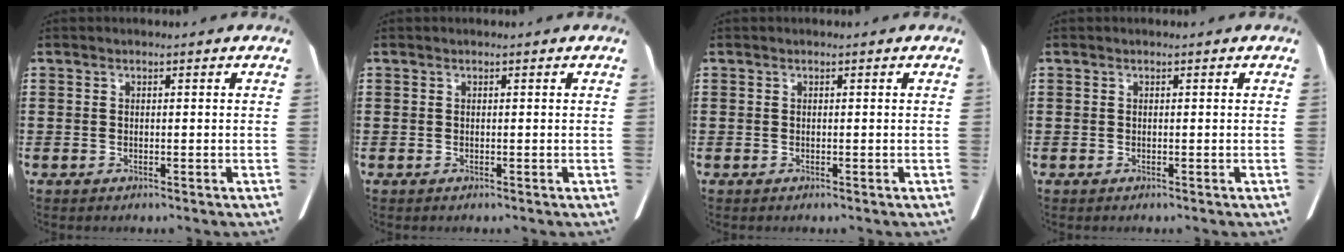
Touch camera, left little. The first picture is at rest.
{"total": 0.0}
{"total": 0.0}
{"total": 0.0}